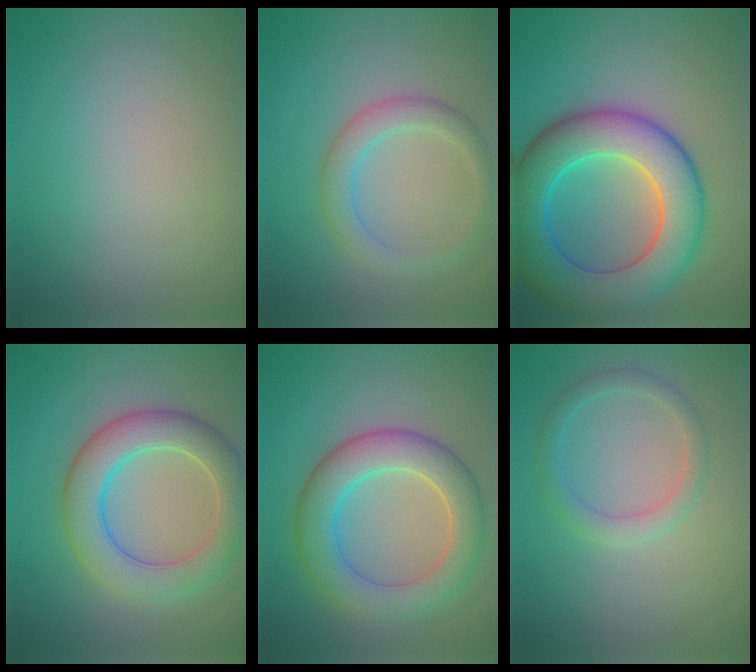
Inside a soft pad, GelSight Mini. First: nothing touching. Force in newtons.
{"total": 2.8, "press": 2.8, "slide": 0.1}
{"total": 10.5, "press": 10.5, "slide": 0.3}
{"total": 6.4, "press": 6.4, "slide": 0.3}
{"total": 6.4, "press": 6.4, "slide": 0.5}
{"total": 2.0, "press": 2.0, "slide": 0.1}